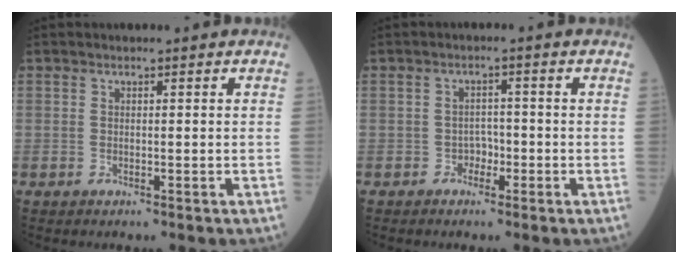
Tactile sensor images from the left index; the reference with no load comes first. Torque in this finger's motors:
{"motor_torque": [-0.37, -0.05, -0.02, -0.01]}